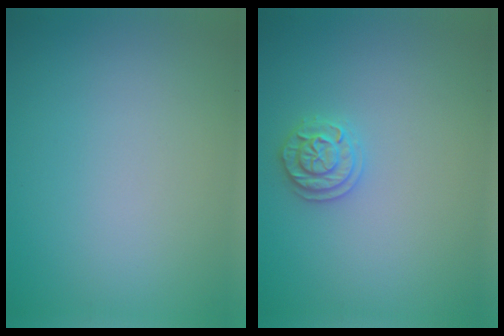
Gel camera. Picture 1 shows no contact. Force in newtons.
{"total": 1.9, "press": 1.9, "slide": 0.2}